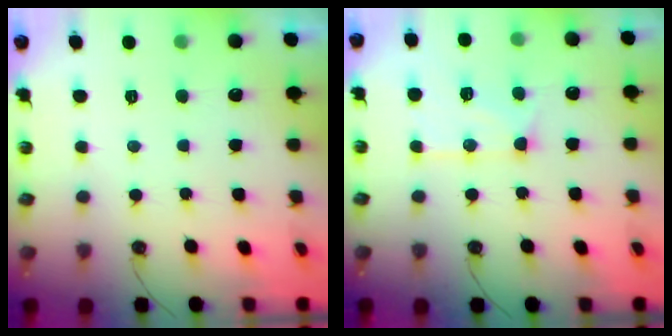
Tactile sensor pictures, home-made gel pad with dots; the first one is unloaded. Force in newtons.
{"total": 13.8, "press": 13.8, "slide": 1.2}